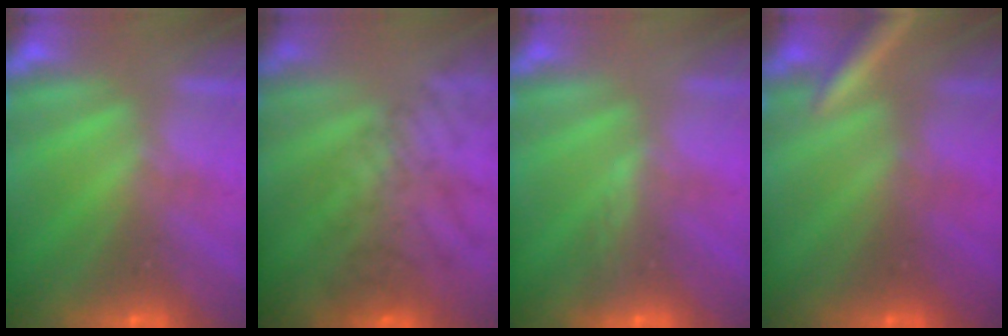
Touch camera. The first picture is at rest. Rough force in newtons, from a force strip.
{"total": 3.8}
{"total": 2.8}
{"total": 2.7}